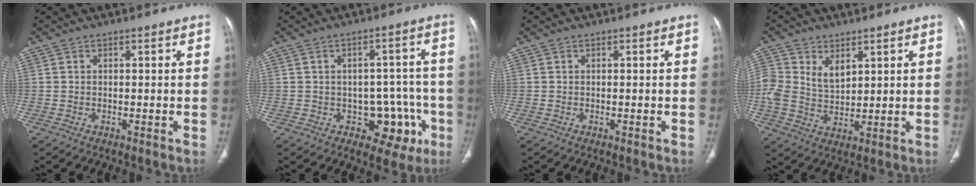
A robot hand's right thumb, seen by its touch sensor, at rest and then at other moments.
{"total": 9.5, "force": [-3.4, 6.6, 5.8], "torque": [-0.025, 0.029, -0.034]}
{"total": 0.0}
{"total": 7.5, "force": [2.7, 5.2, 4.6], "torque": [-0.073, -0.009, 0.059]}